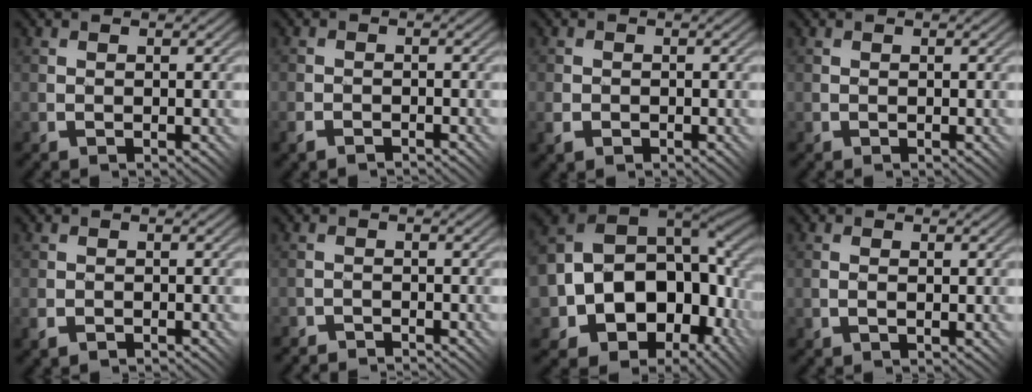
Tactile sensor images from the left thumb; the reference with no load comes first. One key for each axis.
{"total": 1.6, "fx": -1.5, "fy": 0.4, "fz": 0.2, "tx": -0.007, "ty": 0.001, "tz": -0.037}
{"total": 1.9, "fx": -0.9, "fy": 1.5, "fz": 0.9, "tx": -0.021, "ty": -0.005, "tz": -0.019}
{"total": 0.0}
{"total": 1.3, "fx": -1.1, "fy": 0.5, "fz": 0.3, "tx": -0.009, "ty": 0.000, "tz": -0.027}
{"total": 1.9, "fx": -1.8, "fy": -0.5, "fz": -0.6, "tx": 0.016, "ty": 0.012, "tz": -0.038}
{"total": 17.9, "fx": -1.8, "fy": 13.3, "fz": 11.8, "tx": -0.238, "ty": -0.031, "tz": -0.007}
{"total": 1.2, "fx": -0.2, "fy": 0.6, "fz": 1.1, "tx": -0.007, "ty": 0.008, "tz": 0.002}